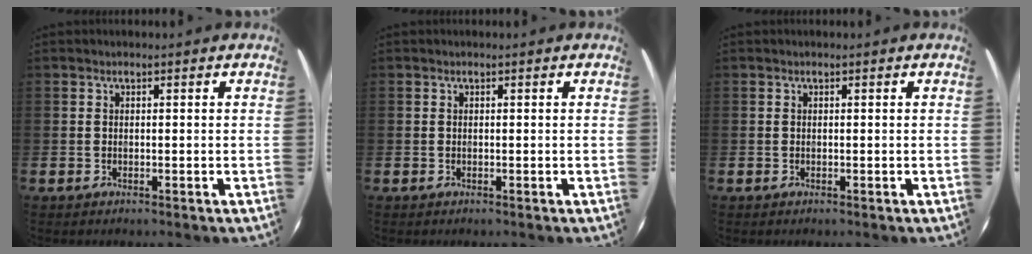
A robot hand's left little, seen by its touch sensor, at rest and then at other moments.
{"total": 0.0}
{"total": 0.0}